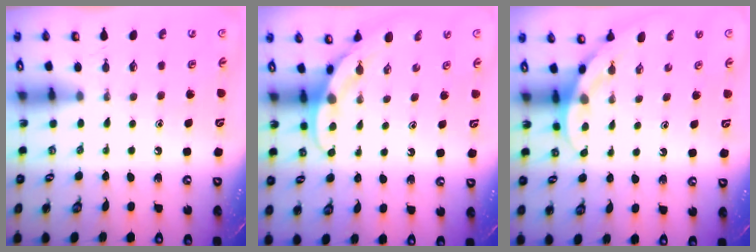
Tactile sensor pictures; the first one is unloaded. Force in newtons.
{"total": 5.4, "press": 5.4, "slide": 0.4}
{"total": 4.1, "press": 4.1, "slide": 0.3}